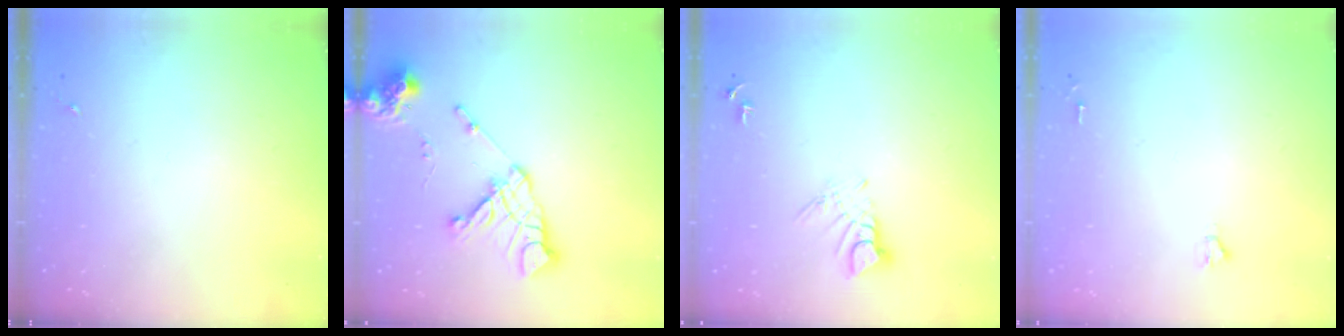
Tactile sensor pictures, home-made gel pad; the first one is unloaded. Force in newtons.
{"total": 14.4, "press": 14.3, "slide": 1.9}
{"total": 5.9, "press": 5.9, "slide": 0.5}
{"total": 1.6, "press": 1.6, "slide": 0.1}